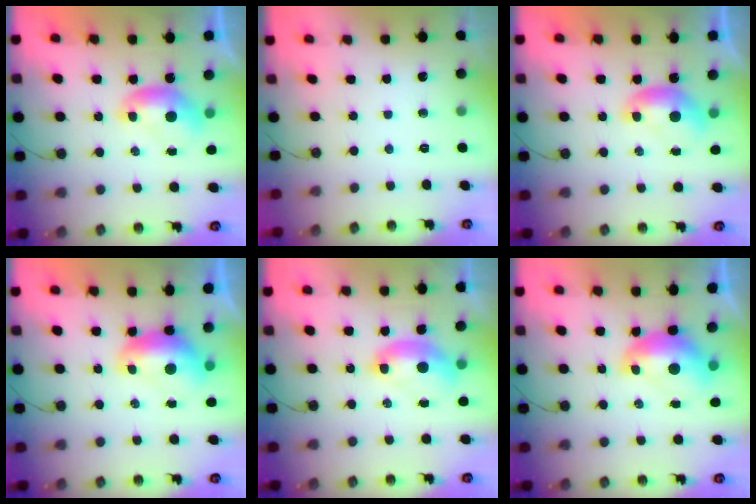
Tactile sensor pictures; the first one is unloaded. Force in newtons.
{"total": 0.0}
{"total": 0.0}
{"total": 1.6, "press": 1.4, "slide": 0.6}
{"total": 2.5, "press": 2.5, "slide": 0.6}
{"total": 2.6, "press": 2.5, "slide": 0.7}